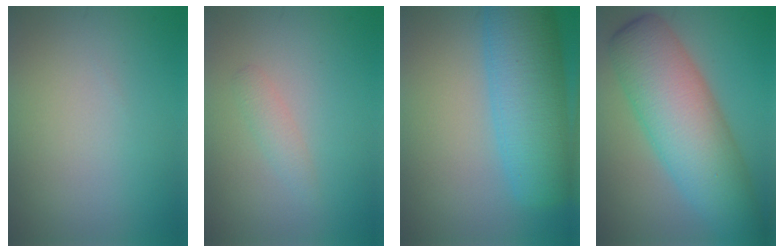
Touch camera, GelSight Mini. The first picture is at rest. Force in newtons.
{"total": 1.3, "press": 1.3, "slide": 0.1}
{"total": 9.7, "press": 9.7, "slide": 0.6}
{"total": 10.5, "press": 10.5, "slide": 0.2}